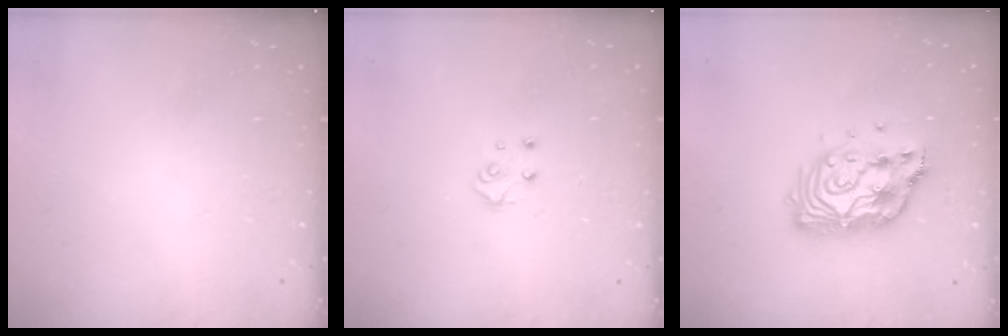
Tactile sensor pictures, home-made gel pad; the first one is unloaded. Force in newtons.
{"total": 4.5, "press": 4.4, "slide": 0.4}
{"total": 13.5, "press": 13.4, "slide": 1.2}